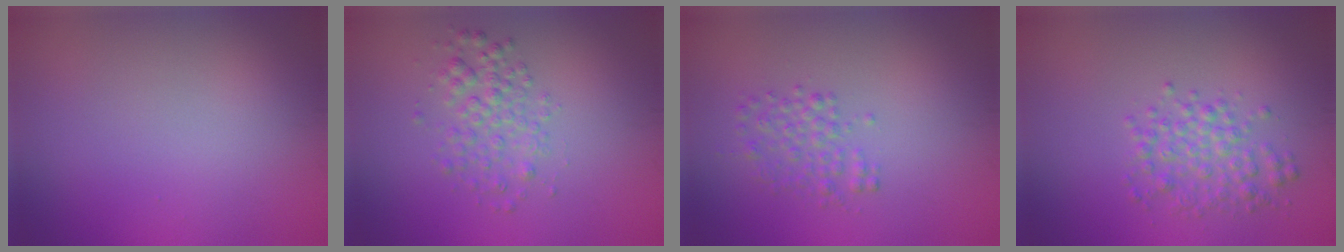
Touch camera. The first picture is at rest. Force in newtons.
{"total": 2.6, "press": 2.6, "slide": 0.1}
{"total": 2.0, "press": 2.0, "slide": 0.0}
{"total": 2.9, "press": 2.9, "slide": 0.0}